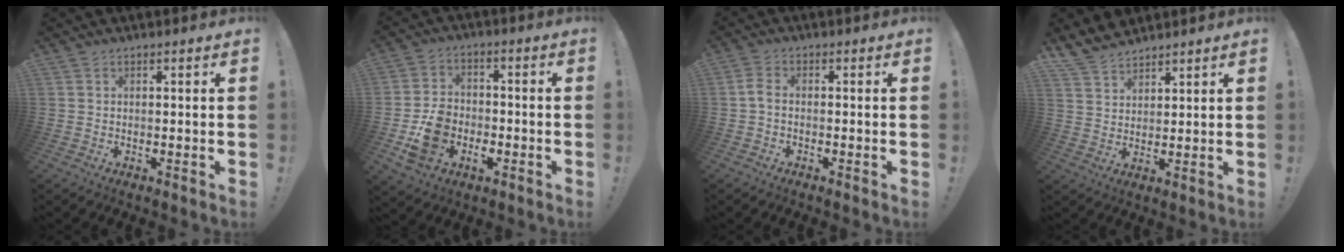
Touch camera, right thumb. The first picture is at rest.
{"total": 11.2, "force": [-3.8, 8.8, 5.7], "torque": [-0.086, 0.012, -0.061]}
{"total": 3.2, "force": [-0.8, 1.8, 2.5], "torque": [-0.050, 0.007, -0.016]}
{"total": 6.7, "force": [6.0, 2.8, 1.3], "torque": [-0.031, -0.040, 0.117]}